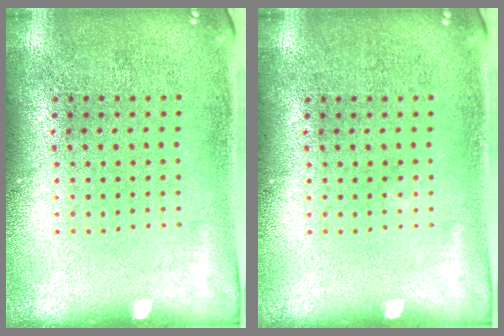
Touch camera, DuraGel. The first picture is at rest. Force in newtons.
{"total": 0.0}